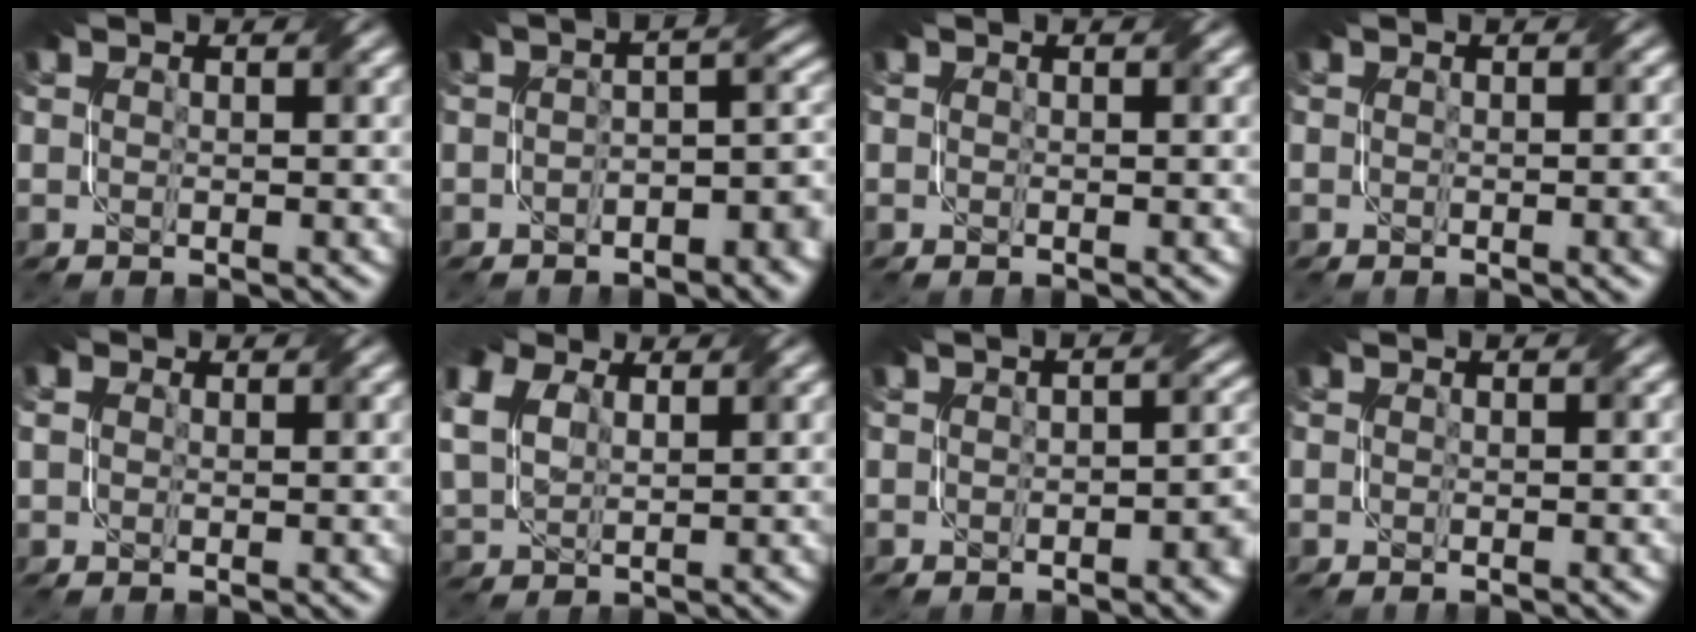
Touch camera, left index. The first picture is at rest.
{"total": 5.8, "force": [-2.4, 3.0, 4.3], "torque": [-0.038, 0.003, -0.040]}
{"total": 0.0}
{"total": 1.6, "force": [-0.3, 0.3, 1.5], "torque": [-0.015, 0.000, -0.006]}
{"total": 1.9, "force": [0.6, 1.6, 1.0], "torque": [-0.027, 0.009, 0.006]}
{"total": 8.8, "force": [3.9, 5.9, 5.2], "torque": [-0.148, 0.028, 0.068]}
{"total": 3.4, "force": [-0.6, 1.7, 2.8], "torque": [-0.027, 0.003, -0.008]}
{"total": 0.0}